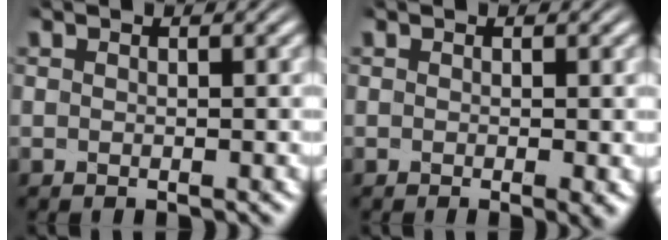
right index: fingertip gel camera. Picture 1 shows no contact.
{"total": 0.7, "force": [-0.1, 0.1, 0.7], "torque": [-0.008, 0.000, -0.003]}